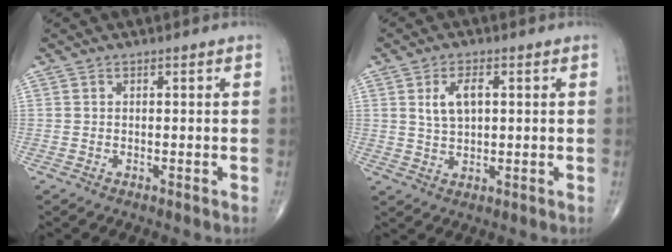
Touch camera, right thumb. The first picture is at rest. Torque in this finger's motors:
{"motor_torque": [-0.03, 0.13, 0.78, 0.01, 0.04]}